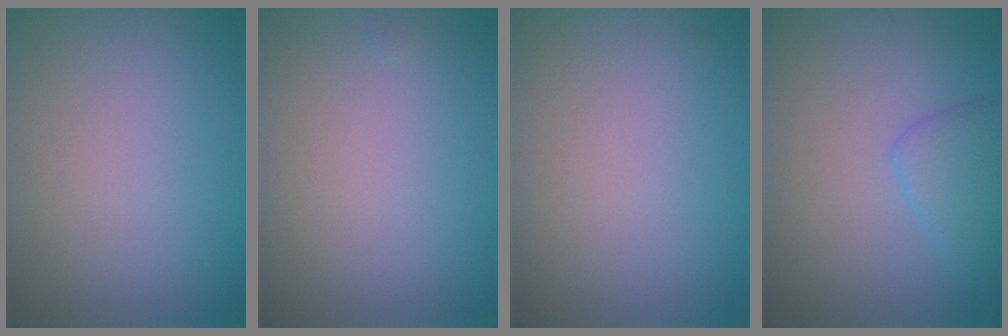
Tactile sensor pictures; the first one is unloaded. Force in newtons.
{"total": 0.0}
{"total": 0.0}
{"total": 2.6, "press": 2.6, "slide": 0.1}